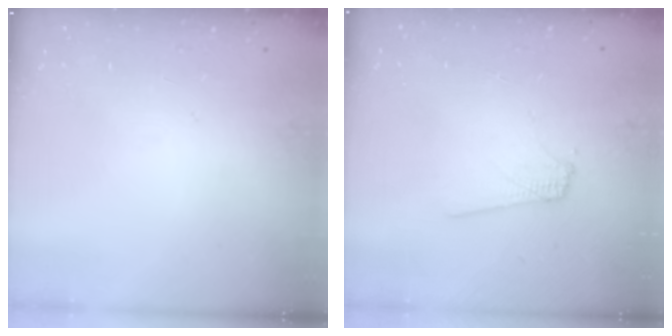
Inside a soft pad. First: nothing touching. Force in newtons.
{"total": 5.8, "press": 5.7, "slide": 1.0}